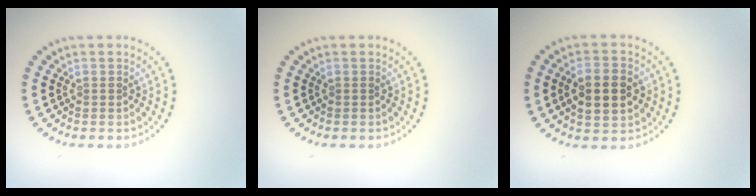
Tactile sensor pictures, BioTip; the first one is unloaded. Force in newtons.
{"total": 0.0}
{"total": 4.9, "press": 4.9, "slide": 0.3}